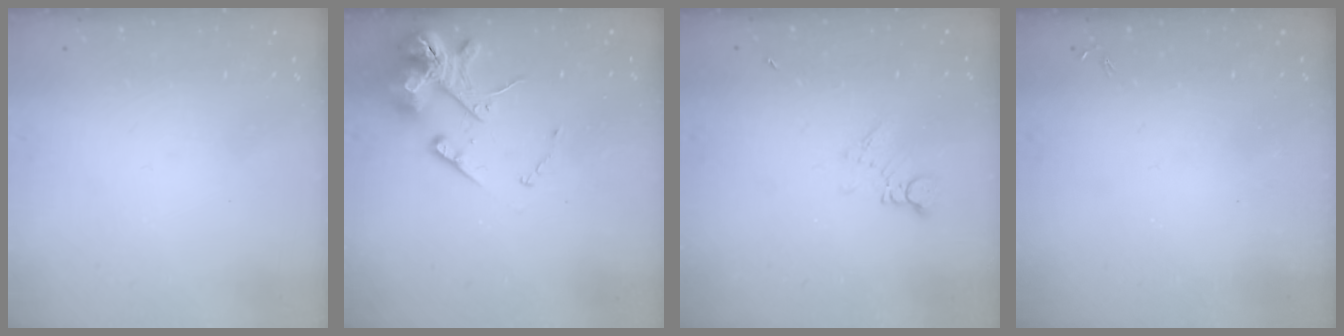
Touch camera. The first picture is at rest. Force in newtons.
{"total": 14.1, "press": 13.9, "slide": 2.1}
{"total": 3.9, "press": 3.9, "slide": 0.6}
{"total": 0.0}